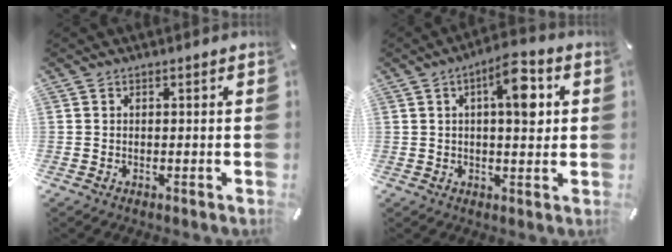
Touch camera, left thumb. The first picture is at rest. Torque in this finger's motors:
{"motor_torque": [0.20, 0.07, 0.09, 0.02, 0.04]}